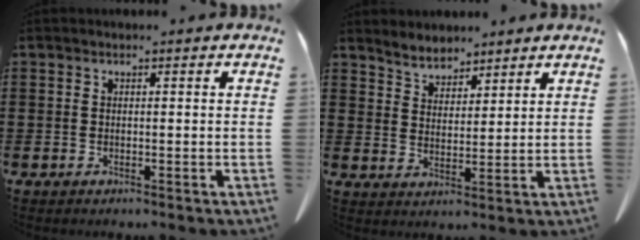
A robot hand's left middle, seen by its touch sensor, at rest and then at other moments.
{"total": 4.0, "force": [3.8, 1.2, 0.0], "torque": [-0.016, -0.012, 0.072]}